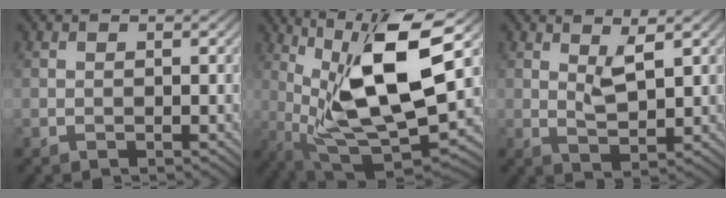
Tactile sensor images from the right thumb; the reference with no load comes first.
{"total": 15.8, "force": [4.1, 5.3, 14.3], "torque": [-0.270, -0.004, 0.079]}
{"total": 3.3, "force": [1.6, 1.0, 2.7], "torque": [-0.057, -0.010, 0.034]}